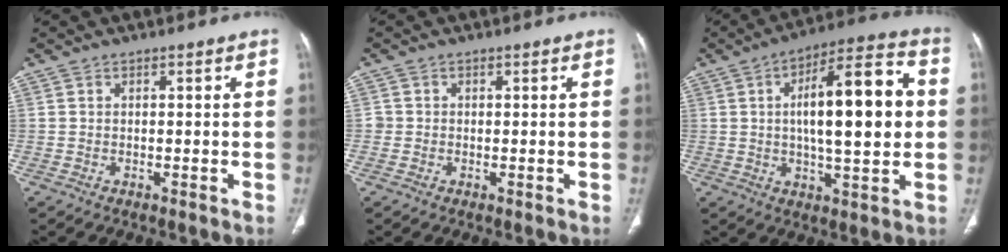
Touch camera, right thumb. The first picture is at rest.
{"total": 1.1, "force": [-0.2, 1.1, 0.1], "torque": [0.005, 0.005, -0.005]}
{"total": 18.7, "force": [1.9, 6.1, 17.6], "torque": [-0.252, 0.023, 0.024]}